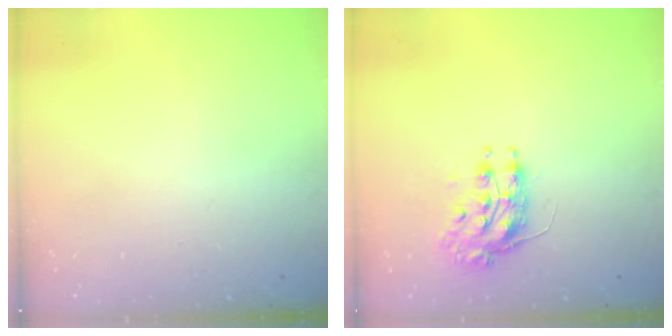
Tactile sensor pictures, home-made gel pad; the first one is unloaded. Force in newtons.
{"total": 8.3, "press": 8.3, "slide": 0.2}